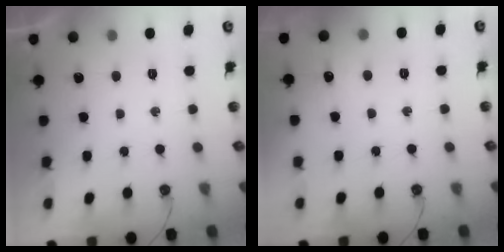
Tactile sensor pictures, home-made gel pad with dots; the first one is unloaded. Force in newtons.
{"total": 4.9, "press": 4.8, "slide": 1.0}